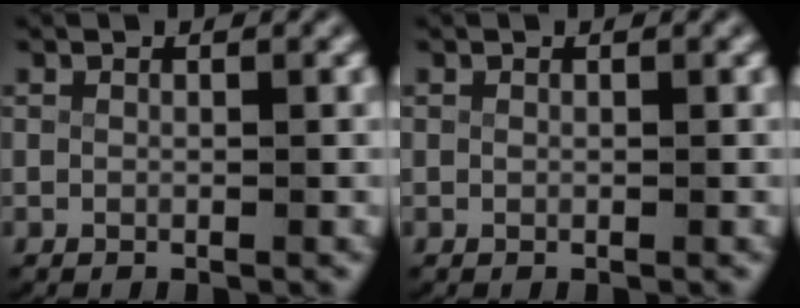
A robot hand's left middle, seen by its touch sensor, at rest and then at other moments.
{"total": 0.0}